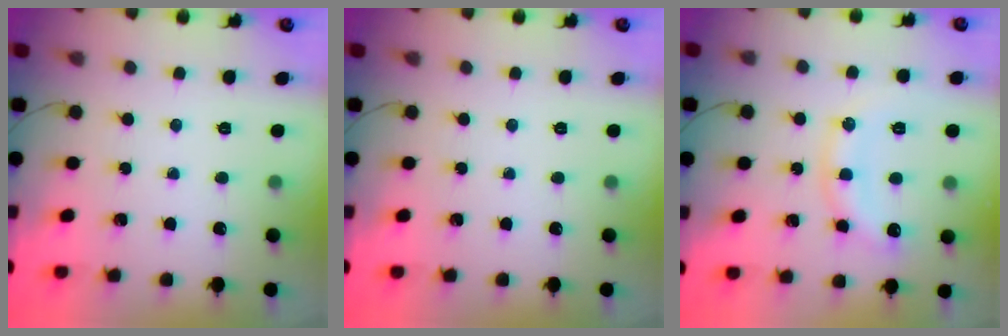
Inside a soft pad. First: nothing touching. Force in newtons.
{"total": 0.0}
{"total": 10.6, "press": 10.5, "slide": 0.7}